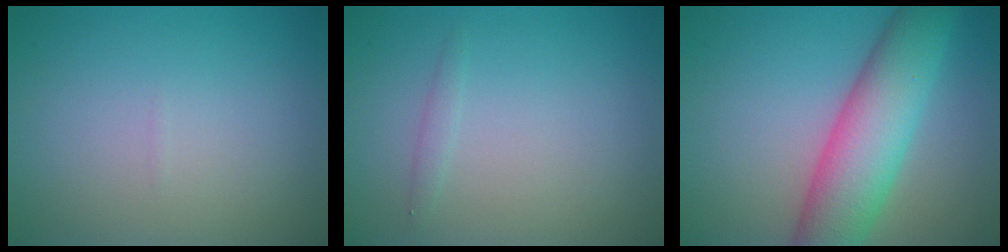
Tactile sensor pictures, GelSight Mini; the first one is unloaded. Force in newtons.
{"total": 0.7, "press": 0.7, "slide": 0.0}
{"total": 8.5, "press": 8.5, "slide": 0.2}